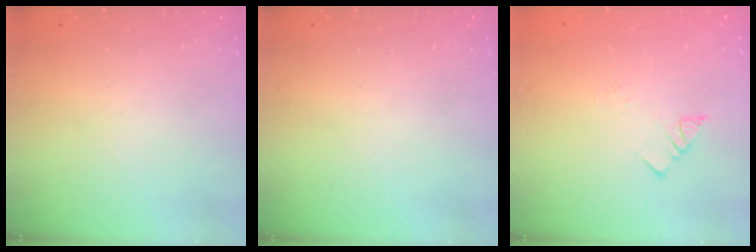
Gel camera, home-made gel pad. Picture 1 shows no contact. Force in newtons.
{"total": 0.0}
{"total": 1.7, "press": 1.7, "slide": 0.1}